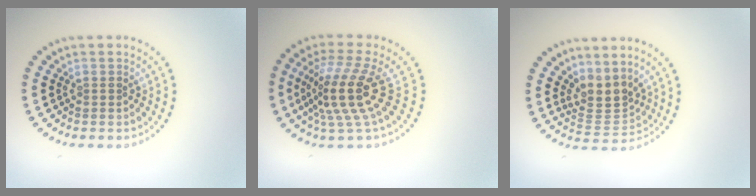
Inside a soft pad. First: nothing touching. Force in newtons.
{"total": 5.2, "press": 3.7, "slide": 3.6}
{"total": 3.2, "press": 2.4, "slide": 2.2}